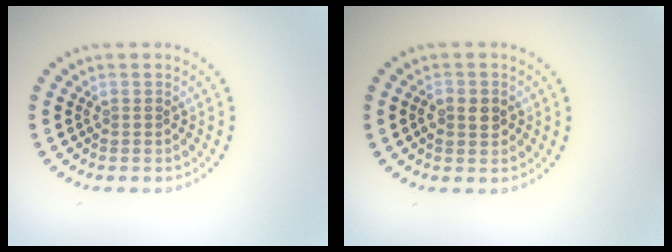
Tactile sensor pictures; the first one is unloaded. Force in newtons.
{"total": 2.1, "press": 2.0, "slide": 0.3}